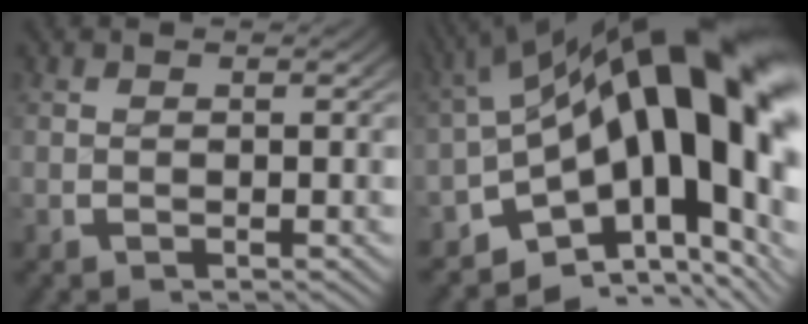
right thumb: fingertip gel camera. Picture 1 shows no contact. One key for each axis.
{"total": 19.5, "fx": -1.1, "fy": 11.0, "fz": 16.1, "tx": -0.234, "ty": -0.018, "tz": -0.006}